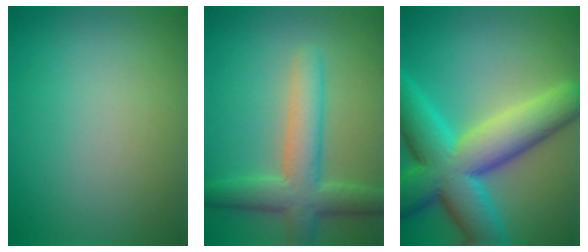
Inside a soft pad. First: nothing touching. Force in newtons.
{"total": 5.7, "press": 5.7, "slide": 0.2}
{"total": 12.4, "press": 12.4, "slide": 0.3}